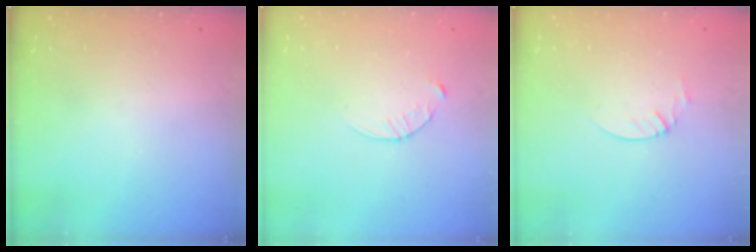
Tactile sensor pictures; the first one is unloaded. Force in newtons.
{"total": 4.0, "press": 4.0, "slide": 0.5}
{"total": 2.1, "press": 2.1, "slide": 0.2}